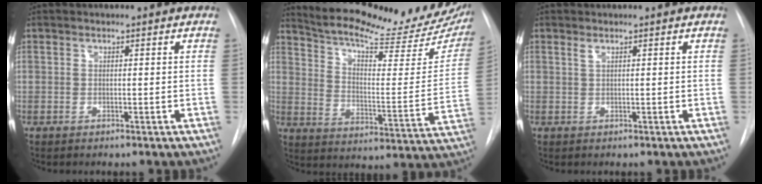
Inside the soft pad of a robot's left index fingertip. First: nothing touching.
{"total": 25.1, "force": [21.5, 4.9, 12.2], "torque": [-0.188, -0.052, 0.278]}
{"total": 0.6, "force": [0.4, 0.0, 0.5], "torque": [-0.015, 0.004, 0.010]}